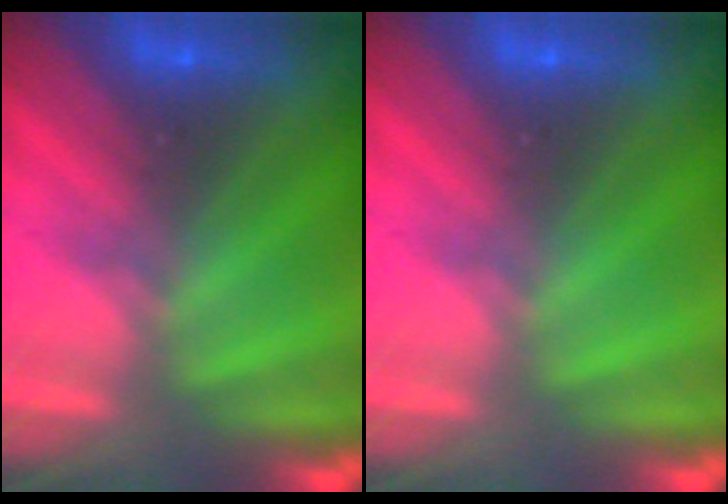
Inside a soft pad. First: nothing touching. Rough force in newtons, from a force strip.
{"total": 0.0}